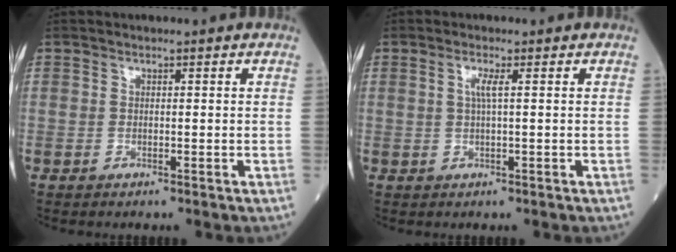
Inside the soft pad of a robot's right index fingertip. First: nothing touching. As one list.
[{"total": 1.8, "force": [0.4, -0.2, 1.7], "torque": [-0.039, 0.001, 0.006]}]